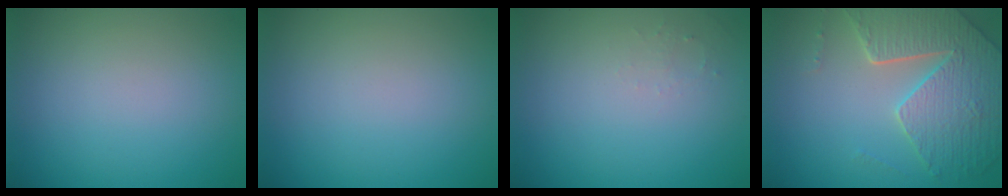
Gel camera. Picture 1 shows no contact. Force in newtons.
{"total": 0.0}
{"total": 0.8, "press": 0.8, "slide": 0.3}
{"total": 6.2, "press": 5.1, "slide": 3.6}